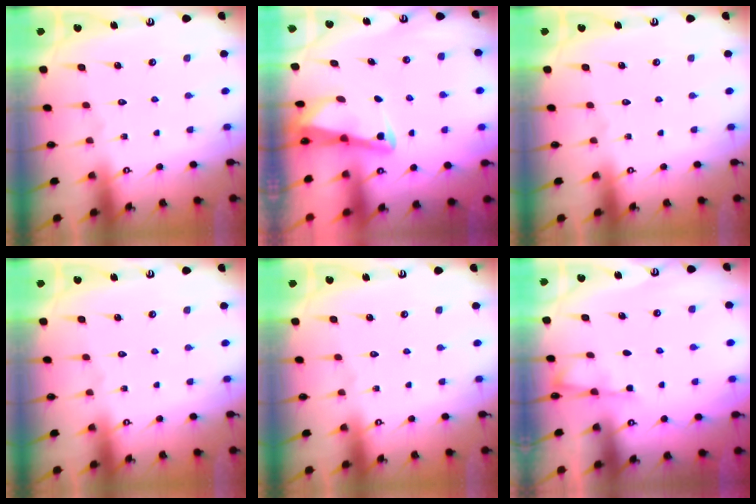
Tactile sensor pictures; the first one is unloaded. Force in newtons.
{"total": 2.8, "press": 2.8, "slide": 0.4}
{"total": 0.0}
{"total": 0.0}
{"total": 0.0}
{"total": 2.3, "press": 2.3, "slide": 0.4}